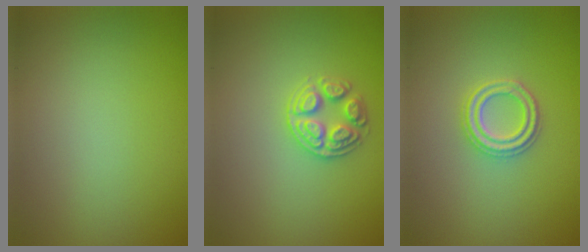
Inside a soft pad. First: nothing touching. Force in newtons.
{"total": 2.6, "press": 2.6, "slide": 0.5}
{"total": 2.4, "press": 2.4, "slide": 0.4}